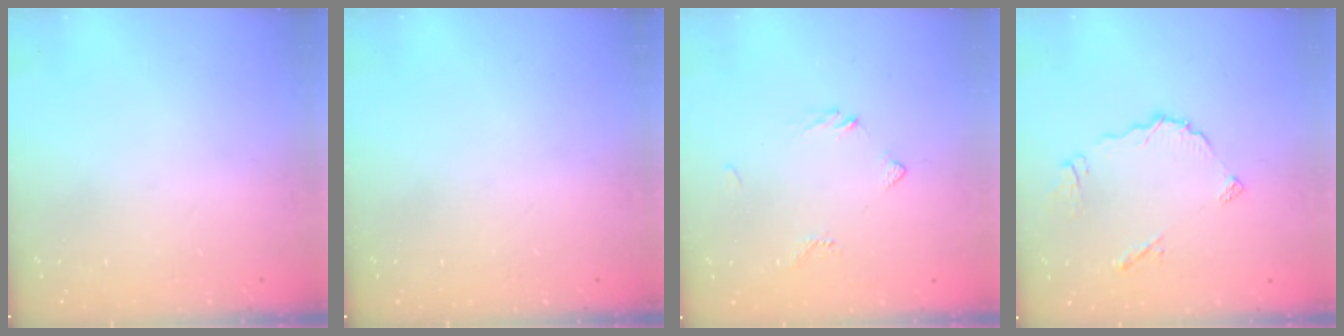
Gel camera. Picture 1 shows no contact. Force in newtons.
{"total": 0.0}
{"total": 3.4, "press": 3.3, "slide": 0.6}
{"total": 7.4, "press": 7.4, "slide": 0.1}